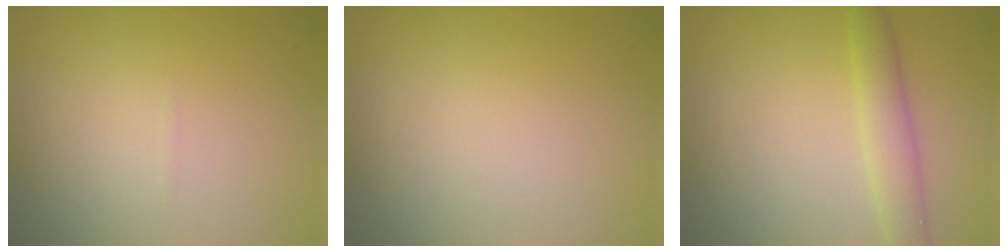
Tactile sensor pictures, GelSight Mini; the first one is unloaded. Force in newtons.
{"total": 0.0}
{"total": 2.9, "press": 2.9, "slide": 0.1}